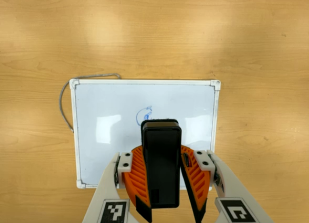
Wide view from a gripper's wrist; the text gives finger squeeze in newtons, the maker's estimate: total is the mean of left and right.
{"total": 11.8, "left": 10.4, "right": 13.3}